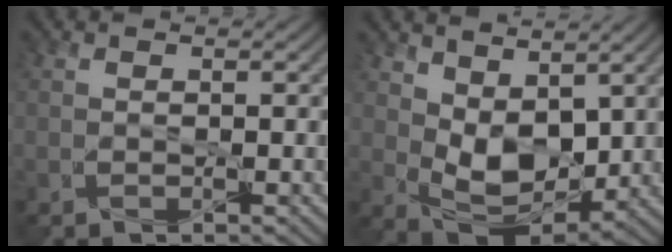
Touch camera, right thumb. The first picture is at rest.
{"total": 7.6, "force": [2.7, 4.3, 5.6], "torque": [-0.130, -0.016, 0.046]}